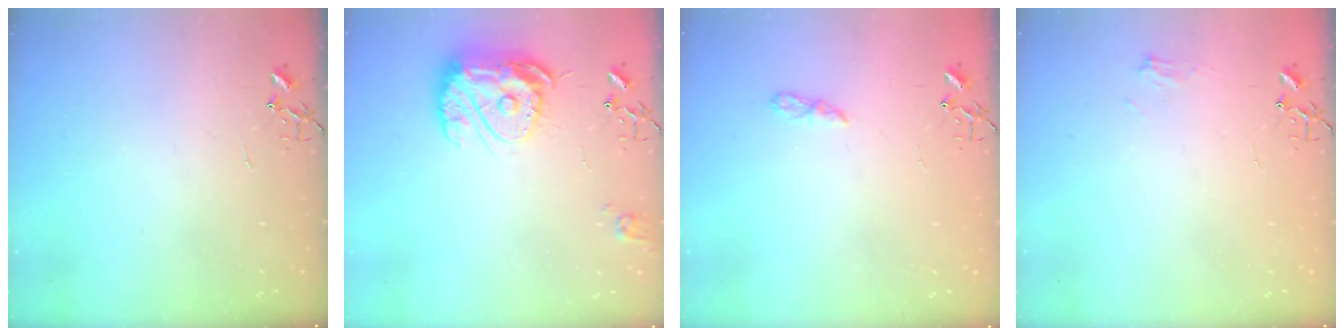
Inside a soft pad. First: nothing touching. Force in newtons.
{"total": 15.9, "press": 15.8, "slide": 1.5}
{"total": 5.4, "press": 5.4, "slide": 0.6}
{"total": 5.5, "press": 5.5, "slide": 0.3}